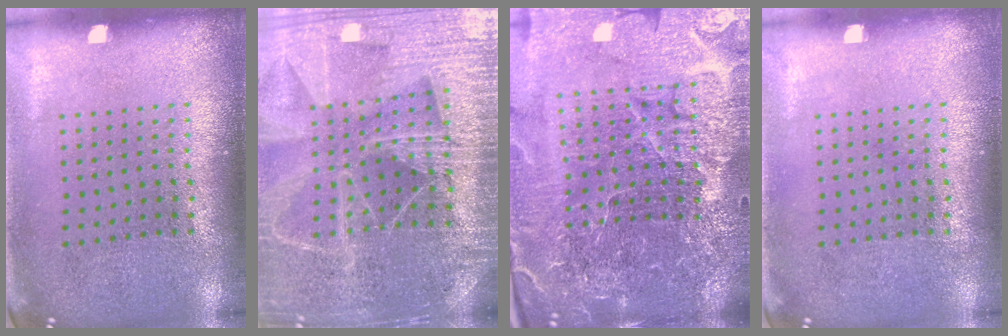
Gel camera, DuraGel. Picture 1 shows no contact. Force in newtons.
{"total": 5.1, "press": 4.6, "slide": 2.3}
{"total": 6.1, "press": 5.5, "slide": 2.5}
{"total": 0.0}